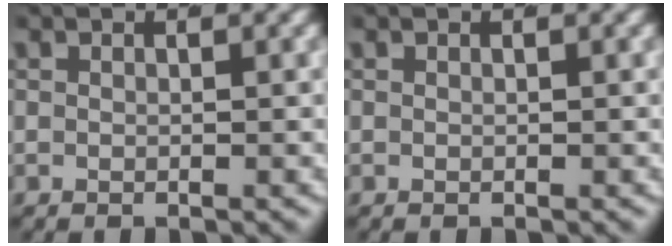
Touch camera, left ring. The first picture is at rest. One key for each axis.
{"total": 0.0}